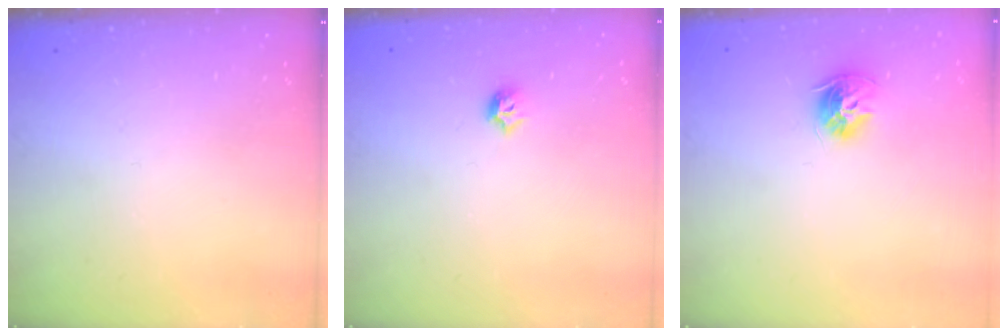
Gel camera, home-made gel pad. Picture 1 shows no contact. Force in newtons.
{"total": 4.9, "press": 4.8, "slide": 0.9}
{"total": 8.9, "press": 8.8, "slide": 1.2}